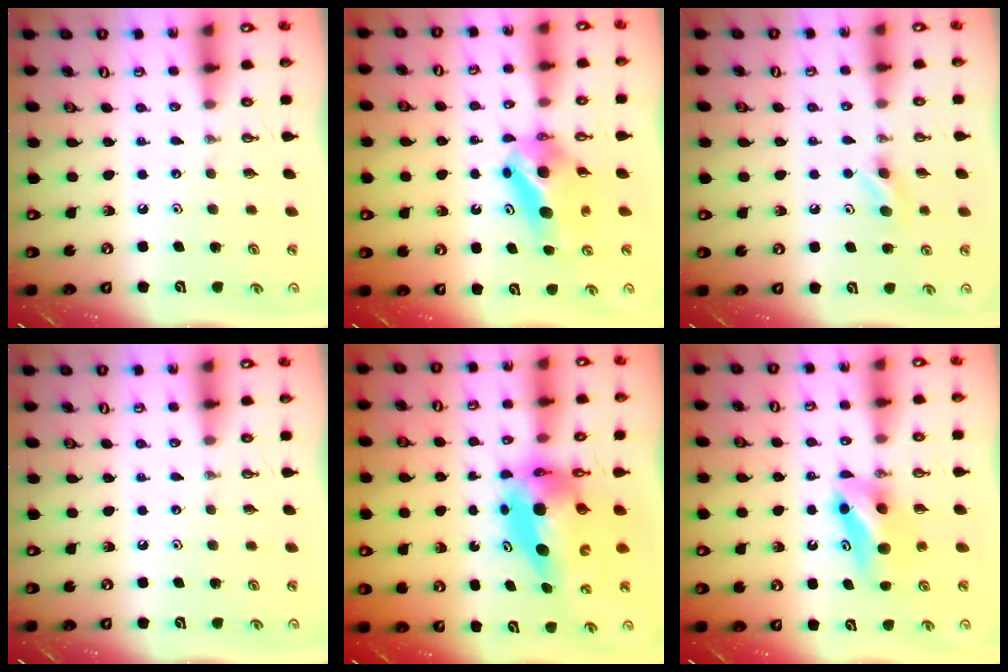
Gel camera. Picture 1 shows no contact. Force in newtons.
{"total": 8.1, "press": 6.0, "slide": 5.4}
{"total": 5.0, "press": 4.1, "slide": 2.8}
{"total": 0.0}
{"total": 9.2, "press": 9.2, "slide": 0.6}
{"total": 8.1, "press": 7.6, "slide": 2.9}